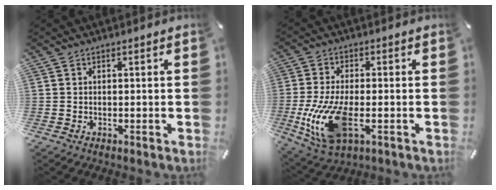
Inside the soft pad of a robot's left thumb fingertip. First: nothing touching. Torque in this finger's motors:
{"motor_torque": [0.59, 0.64, 0.45, 0.16, 0.26]}